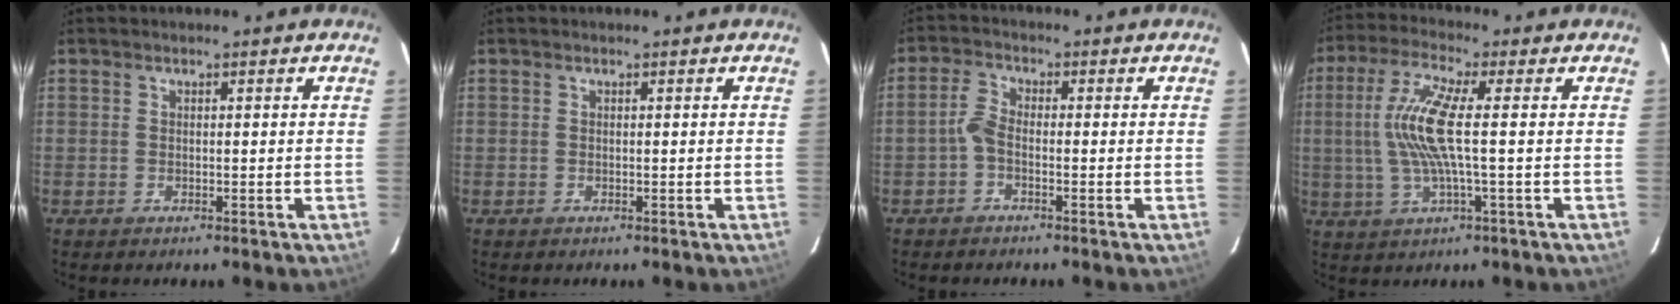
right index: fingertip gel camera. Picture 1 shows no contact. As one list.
[{"total": 0.0}, {"total": 2.6, "force": [-1.3, 1.1, 1.9], "torque": [-0.049, 0.009, -0.030]}, {"total": 10.2, "force": [0.1, 0.6, 10.1], "torque": [-0.205, 0.001, 0.004]}]